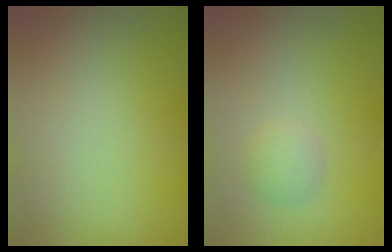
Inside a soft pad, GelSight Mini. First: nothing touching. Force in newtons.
{"total": 1.4, "press": 1.4, "slide": 0.0}